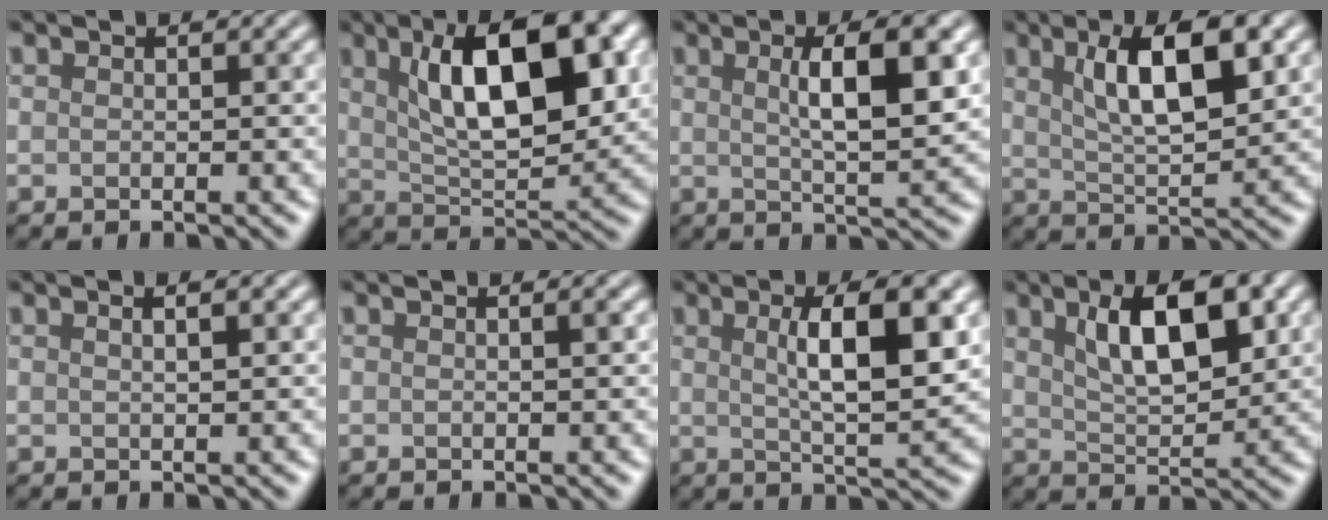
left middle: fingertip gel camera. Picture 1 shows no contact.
{"total": 10.3, "force": [3.0, 4.0, 9.1], "torque": [-0.140, 0.004, 0.055]}
{"total": 6.2, "force": [1.3, 1.5, 5.8], "torque": [-0.077, 0.004, 0.025]}
{"total": 7.2, "force": [2.4, 2.2, 6.4], "torque": [-0.103, 0.003, 0.045]}
{"total": 2.4, "force": [1.2, 1.0, 1.9], "torque": [-0.005, 0.011, -0.006]}
{"total": 0.7, "force": [0.1, 0.2, 0.7], "torque": [-0.007, 0.000, -0.001]}
{"total": 7.0, "force": [1.4, 1.8, 6.6], "torque": [-0.091, 0.003, 0.028]}
{"total": 6.7, "force": [2.5, 2.5, 5.6], "torque": [-0.095, 0.001, 0.047]}